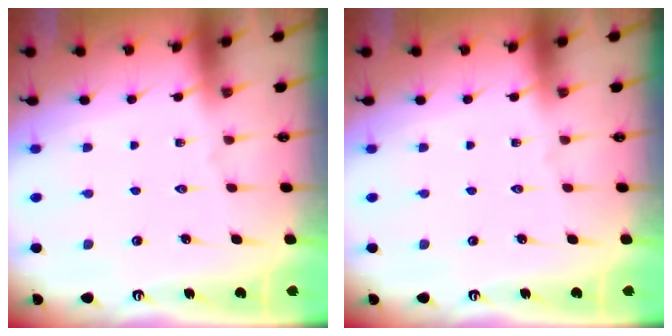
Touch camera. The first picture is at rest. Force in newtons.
{"total": 0.0}